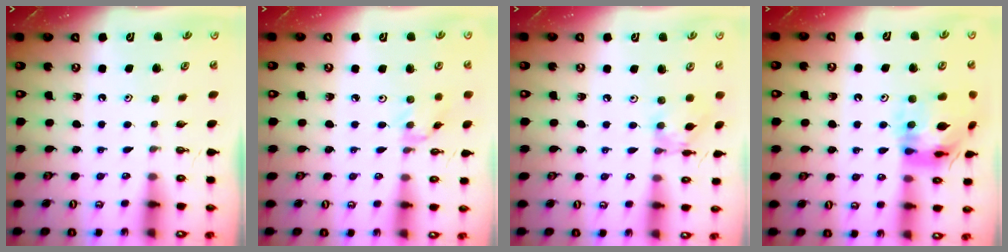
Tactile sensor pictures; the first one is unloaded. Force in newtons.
{"total": 1.0, "press": 1.0, "slide": 0.3}
{"total": 6.8, "press": 6.8, "slide": 0.3}
{"total": 16.9, "press": 16.8, "slide": 1.7}